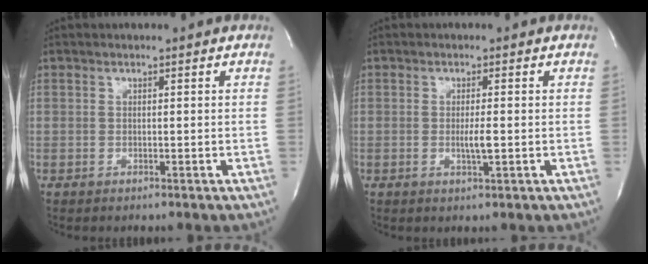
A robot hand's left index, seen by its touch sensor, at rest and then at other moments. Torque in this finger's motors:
{"motor_torque": [0.16, 0.09, 0.02, 0.01]}